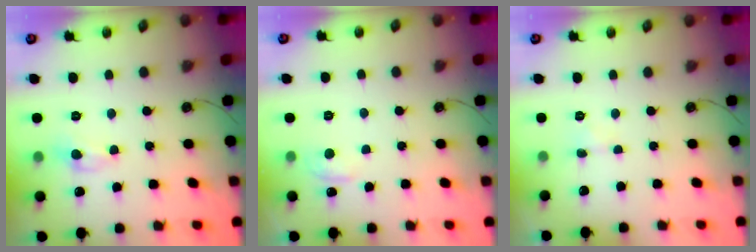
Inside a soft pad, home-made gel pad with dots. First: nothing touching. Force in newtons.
{"total": 0.7, "press": 0.2, "slide": 0.6}
{"total": 0.5, "press": 0.5, "slide": 0.2}